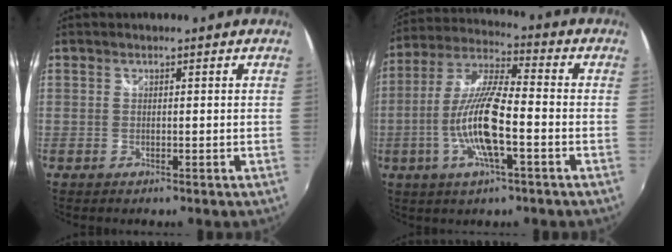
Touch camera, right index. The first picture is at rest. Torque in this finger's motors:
{"motor_torque": [2.14, 0.00, 1.05, 0.14]}